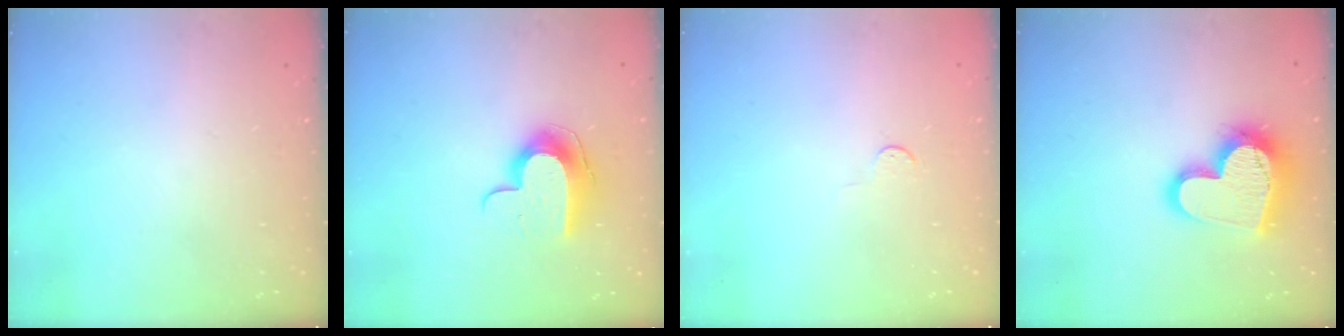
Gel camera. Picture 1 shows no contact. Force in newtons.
{"total": 11.5, "press": 11.4, "slide": 0.9}
{"total": 2.8, "press": 2.8, "slide": 0.4}
{"total": 17.9, "press": 17.8, "slide": 1.7}